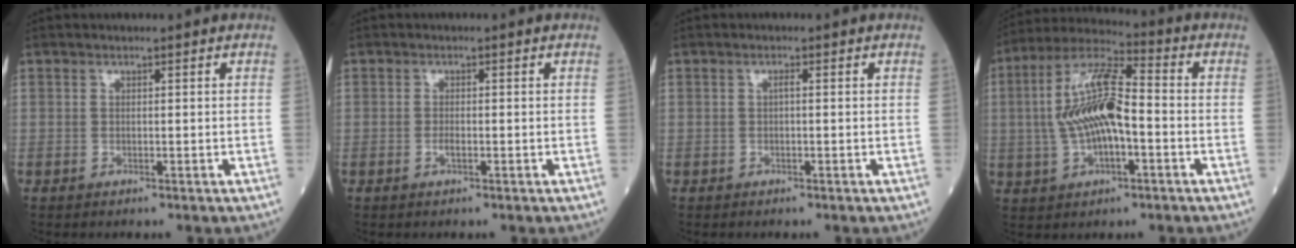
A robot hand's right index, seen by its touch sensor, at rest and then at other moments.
{"total": 1.0, "force": [-0.4, 0.2, 0.9], "torque": [-0.019, 0.000, -0.008]}
{"total": 0.7, "force": [0.0, 0.0, 0.7], "torque": [-0.013, 0.001, 0.000]}
{"total": 12.6, "force": [-0.8, 4.1, 12.0], "torque": [-0.250, 0.019, -0.015]}